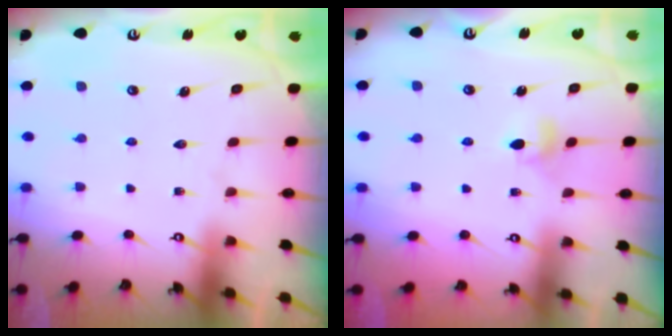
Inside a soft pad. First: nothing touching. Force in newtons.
{"total": 4.0, "press": 4.0, "slide": 0.9}